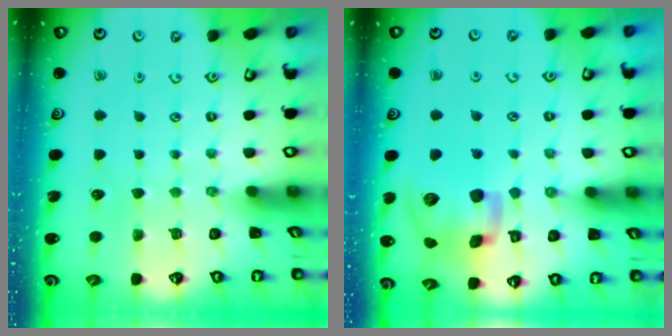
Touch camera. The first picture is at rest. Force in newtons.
{"total": 15.8, "press": 15.5, "slide": 2.6}